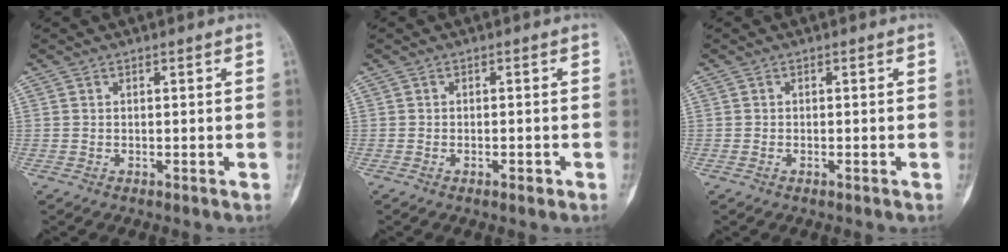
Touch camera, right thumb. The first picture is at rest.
{"total": 1.5, "force": [-0.9, 0.5, 1.1], "torque": [-0.019, 0.006, -0.012]}
{"total": 0.6, "force": [-0.3, 0.2, 0.4], "torque": [-0.008, 0.006, -0.005]}